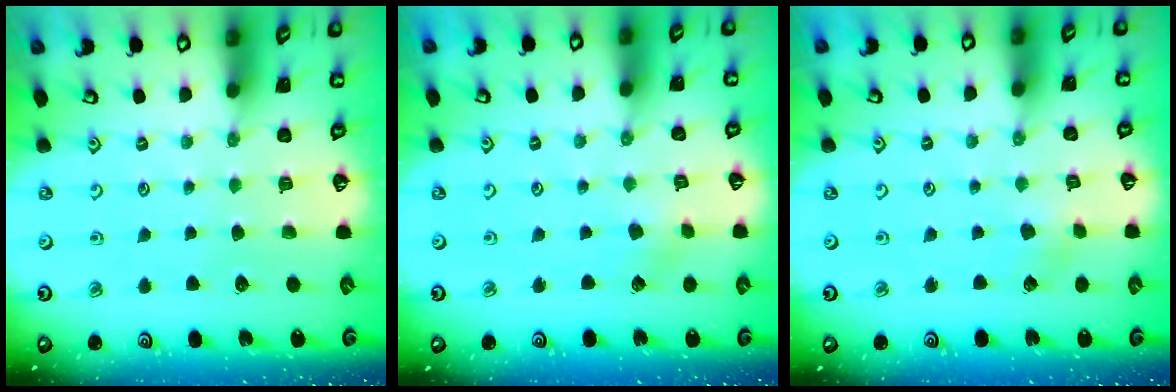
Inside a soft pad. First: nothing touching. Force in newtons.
{"total": 2.3, "press": 2.3, "slide": 0.3}
{"total": 2.3, "press": 2.3, "slide": 0.3}